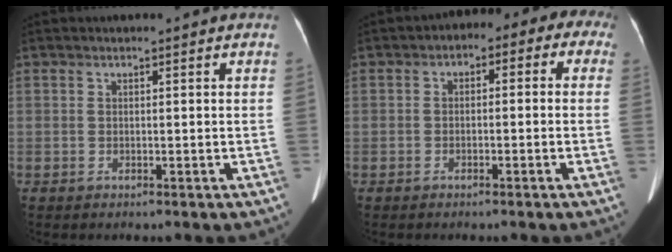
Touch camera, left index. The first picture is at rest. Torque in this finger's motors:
{"motor_torque": [0.40, -0.92, 0.56, 0.07]}